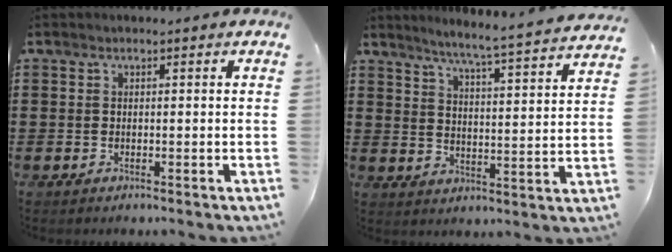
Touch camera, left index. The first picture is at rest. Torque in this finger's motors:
{"motor_torque": [1.09, -1.05, 0.11, 0.09]}